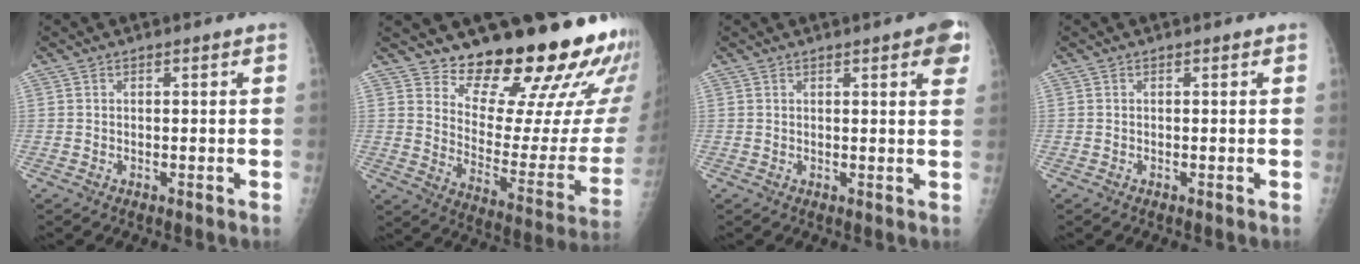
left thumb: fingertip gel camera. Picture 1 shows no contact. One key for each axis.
{"total": 22.2, "fx": 18.4, "fy": 5.4, "fz": 11.2, "tx": -0.119, "ty": -0.179, "tz": 0.248}
{"total": 5.5, "fx": 2.6, "fy": 1.2, "fz": 4.6, "tx": -0.042, "ty": -0.004, "tz": 0.025}
{"total": 0.0}